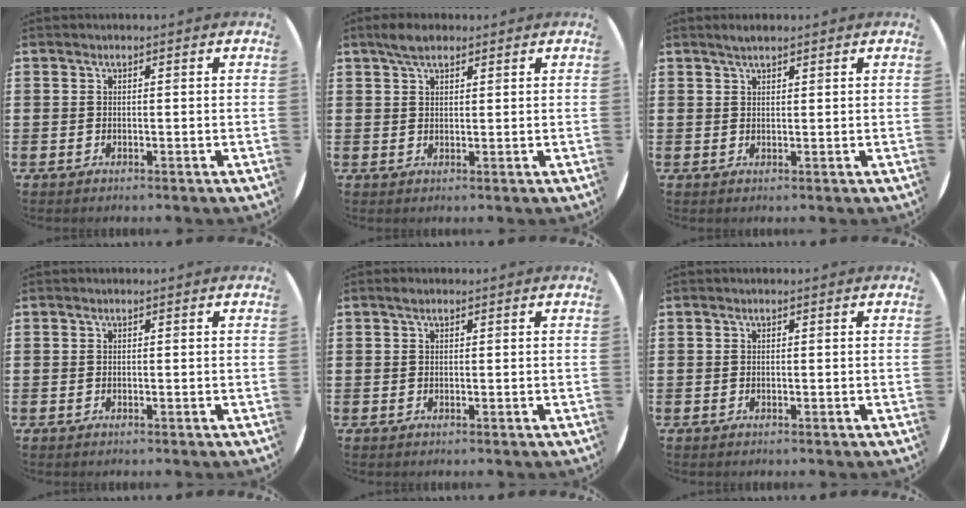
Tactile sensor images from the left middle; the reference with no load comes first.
{"total": 3.1, "force": [2.5, 1.2, 1.5], "torque": [-0.025, 0.005, 0.043]}
{"total": 1.6, "force": [1.3, 0.3, 0.8], "torque": [-0.015, 0.004, 0.023]}
{"total": 0.0}
{"total": 0.8, "force": [0.5, 0.5, 0.4], "torque": [-0.001, 0.001, 0.007]}
{"total": 0.0}